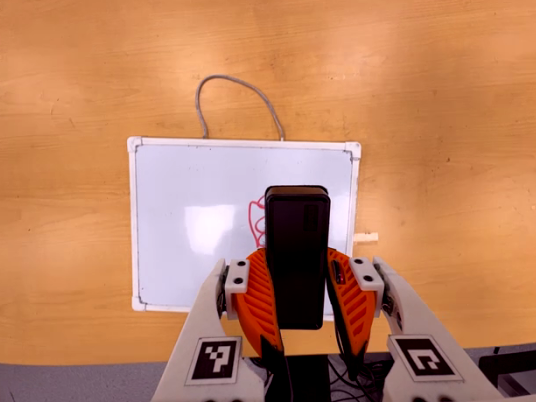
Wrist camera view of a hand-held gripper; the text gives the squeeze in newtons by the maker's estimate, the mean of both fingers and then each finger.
{"total": 9.6, "left": 7.2, "right": 12.1}